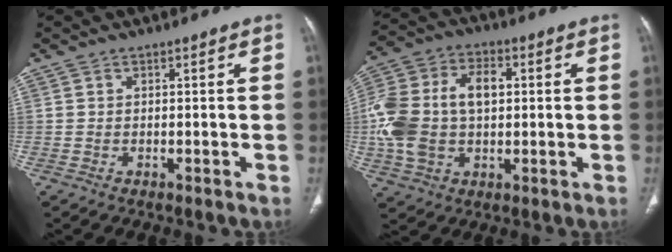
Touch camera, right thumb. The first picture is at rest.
{"total": 16.7, "force": [0.8, 10.9, 12.6], "torque": [-0.256, 0.025, 0.015]}